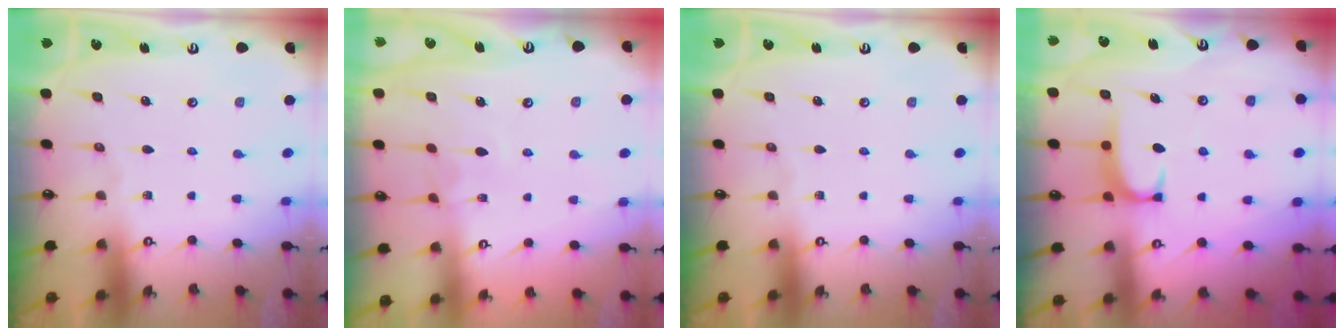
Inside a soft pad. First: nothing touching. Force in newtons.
{"total": 4.0, "press": 4.0, "slide": 0.2}
{"total": 0.0}
{"total": 1.6, "press": 1.6, "slide": 0.5}